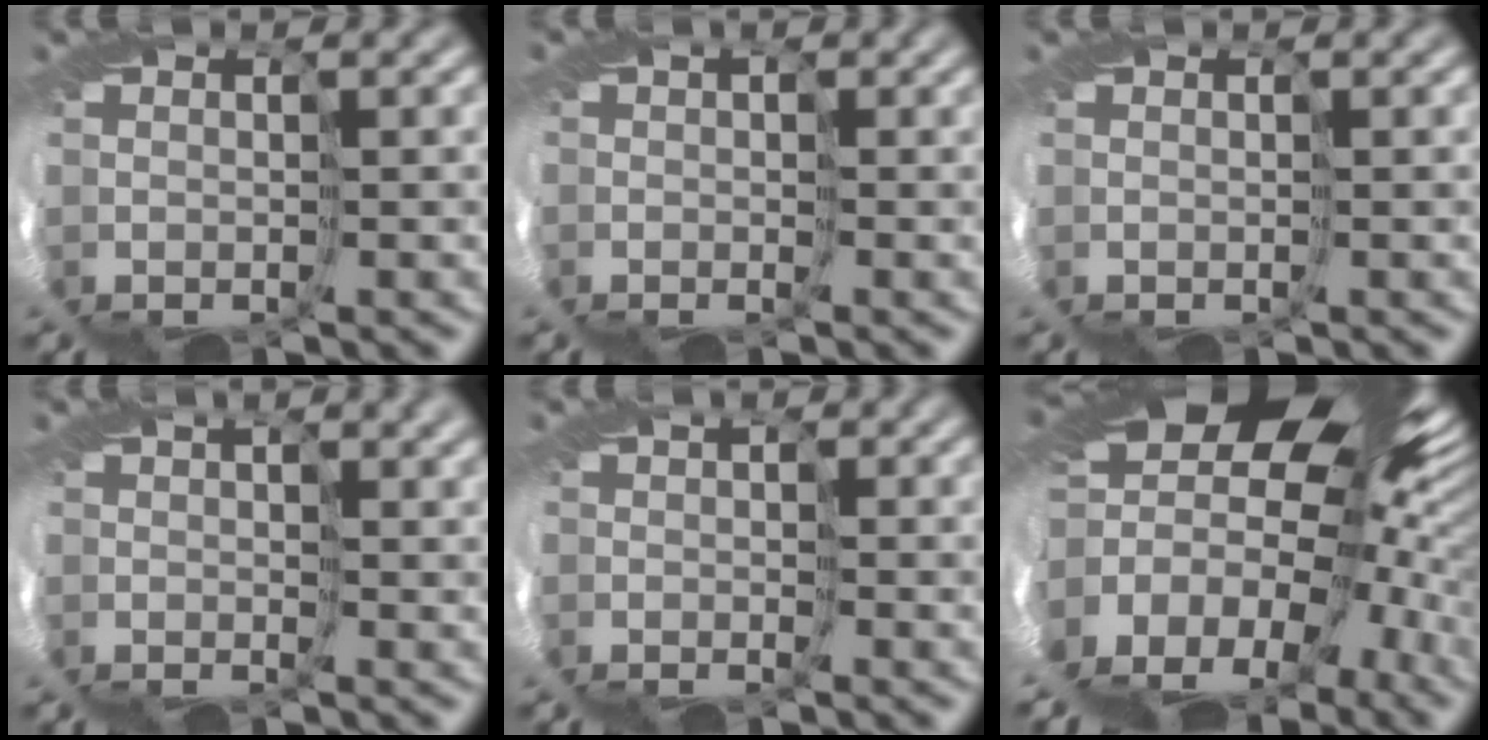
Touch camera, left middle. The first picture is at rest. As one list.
[{"total": 2.1, "force": [0.3, 1.8, 1.2], "torque": [-0.020, 0.004, -0.004]}, {"total": 0.0}, {"total": 2.7, "force": [1.3, 1.7, 1.7], "torque": [-0.040, 0.012, 0.012]}, {"total": 2.3, "force": [0.1, 2.0, 1.2], "torque": [-0.018, 0.003, -0.007]}, {"total": 16.4, "force": [0.1, 10.7, 12.3], "torque": [-0.187, -0.006, -0.022]}]